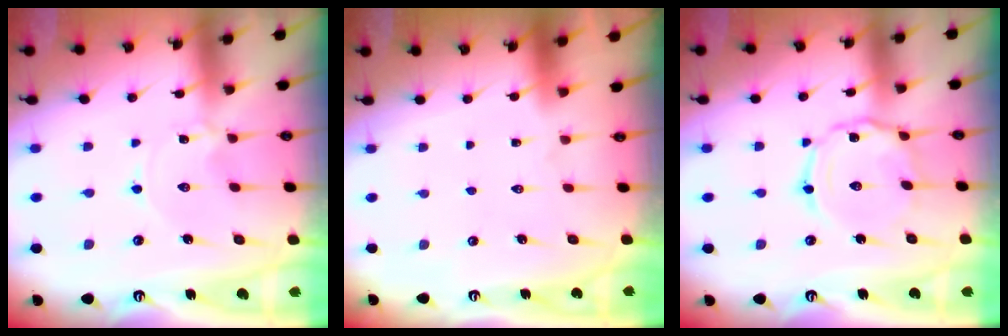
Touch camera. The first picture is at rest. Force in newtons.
{"total": 1.6, "press": 1.6, "slide": 0.1}
{"total": 8.0, "press": 8.0, "slide": 0.5}